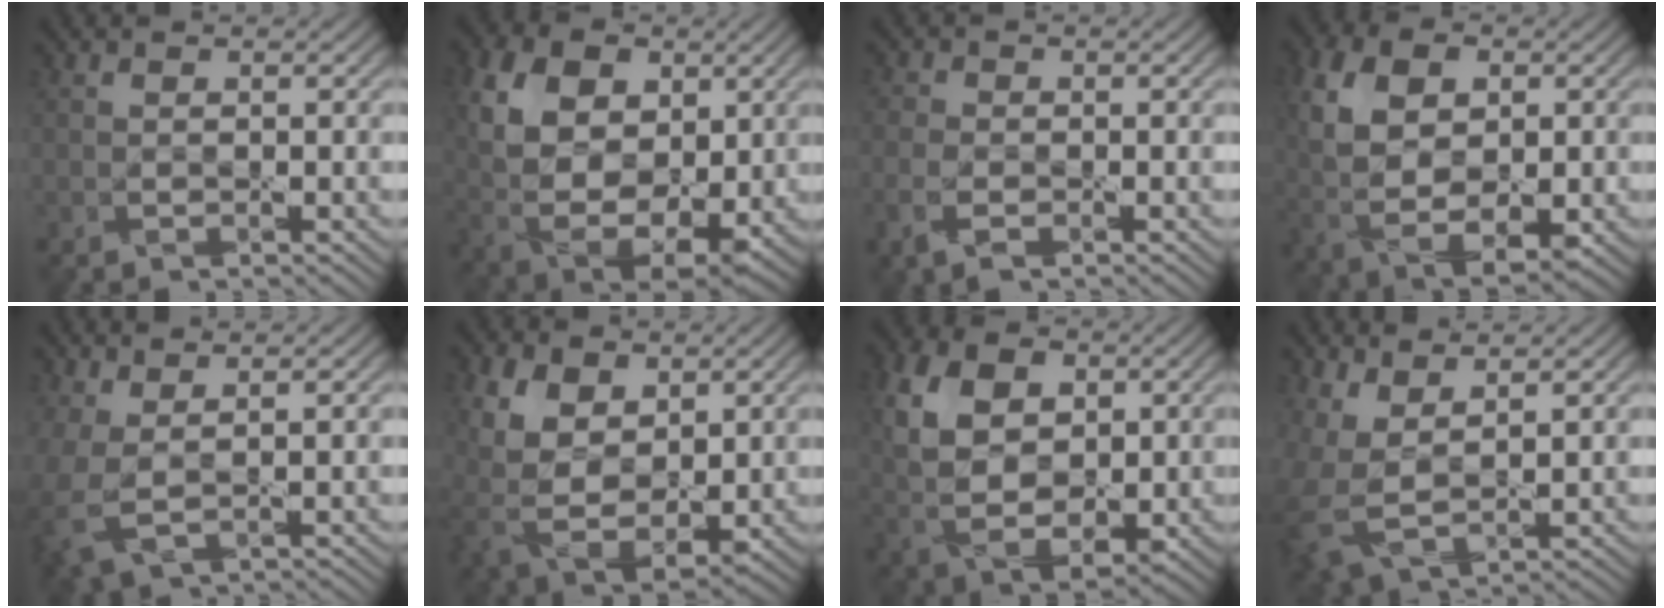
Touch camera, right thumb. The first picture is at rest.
{"total": 14.2, "force": [2.3, 9.8, 10.1], "torque": [-0.220, -0.008, 0.045]}
{"total": 4.1, "force": [-1.8, 2.4, 2.8], "torque": [-0.073, -0.007, -0.042]}
{"total": 11.4, "force": [0.4, 7.5, 8.5], "torque": [-0.202, -0.014, 0.006]}
{"total": 4.2, "force": [0.4, 2.1, 3.7], "torque": [-0.106, -0.006, 0.007]}
{"total": 9.9, "force": [1.7, 7.0, 6.8], "torque": [-0.183, -0.015, 0.035]}
{"total": 11.7, "force": [2.0, 8.1, 8.1], "torque": [-0.199, -0.001, 0.034]}
{"total": 7.5, "force": [1.8, 4.4, 5.8], "torque": [-0.174, -0.015, 0.048]}